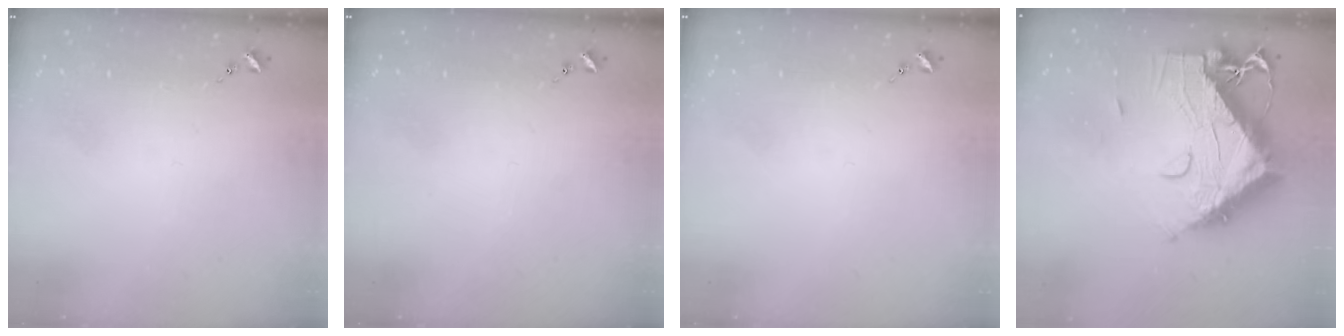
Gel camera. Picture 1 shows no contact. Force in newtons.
{"total": 0.0}
{"total": 0.0}
{"total": 18.2, "press": 18.1, "slide": 1.9}